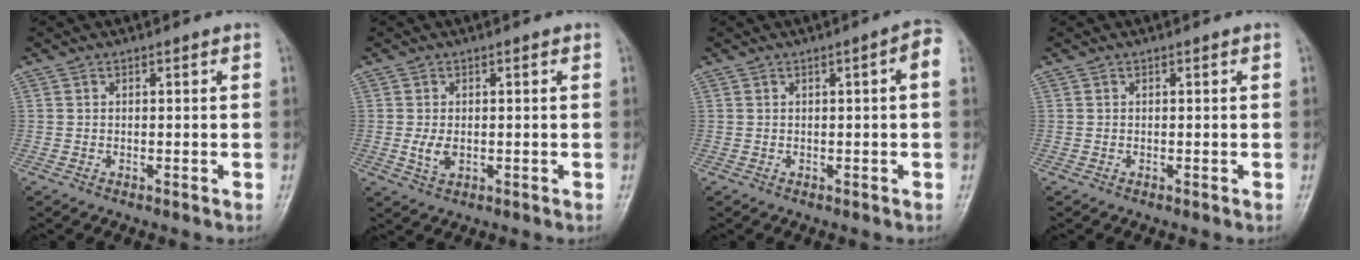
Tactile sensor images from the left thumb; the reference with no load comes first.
{"total": 2.9, "force": [-0.2, 1.9, 2.2], "torque": [-0.042, -0.007, -0.002]}
{"total": 3.2, "force": [0.4, 0.6, 3.2], "torque": [-0.045, 0.014, 0.001]}
{"total": 0.0}